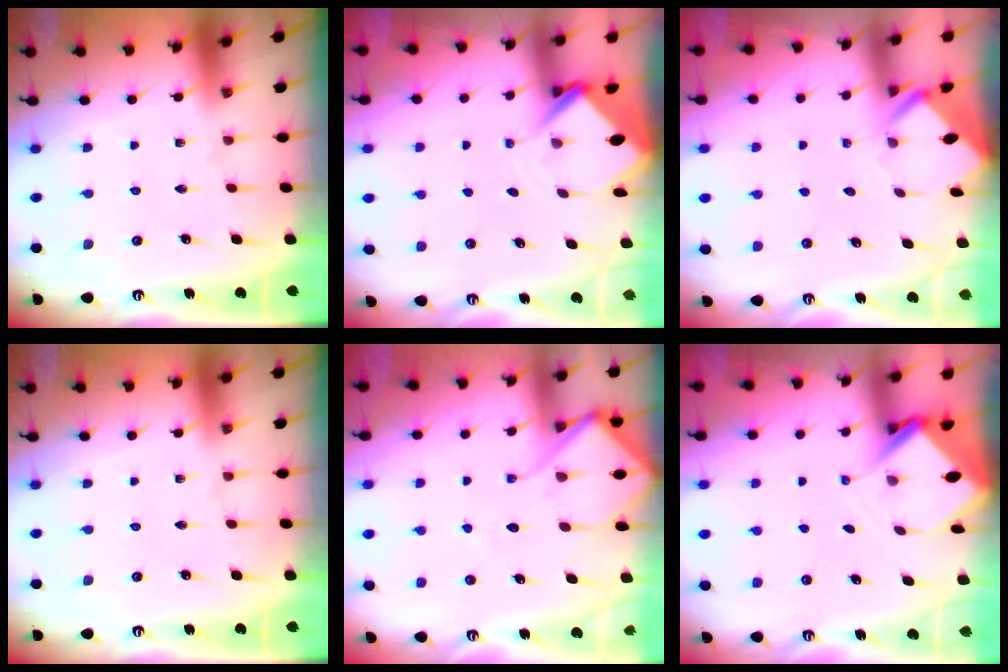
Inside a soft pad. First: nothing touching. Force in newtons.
{"total": 3.8, "press": 3.8, "slide": 0.2}
{"total": 3.0, "press": 3.0, "slide": 0.1}
{"total": 0.0}
{"total": 8.7, "press": 8.7, "slide": 0.8}
{"total": 3.6, "press": 3.6, "slide": 0.3}